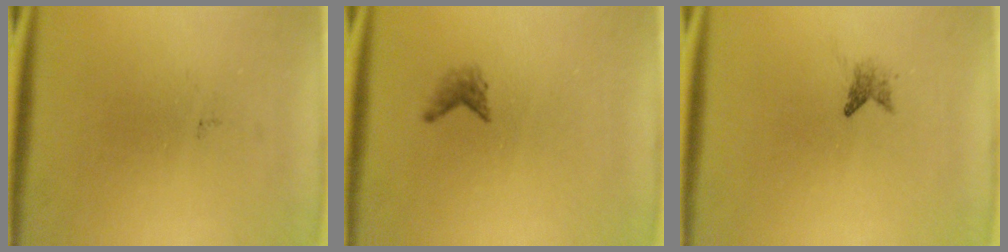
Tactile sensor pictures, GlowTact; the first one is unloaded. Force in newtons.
{"total": 1.1}
{"total": 1.2}